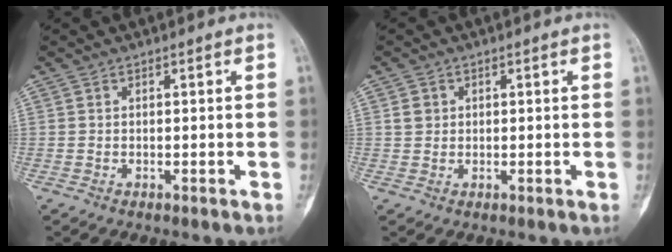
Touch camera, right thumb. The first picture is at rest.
{"total": 2.0, "force": [0.5, 1.8, 0.7], "torque": [-0.005, 0.000, 0.010]}